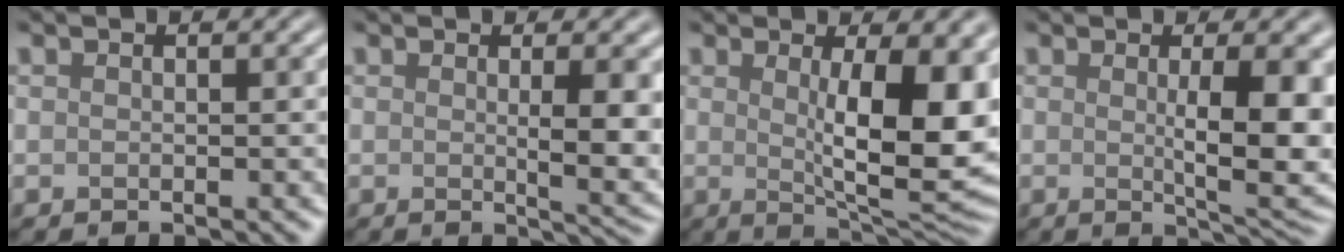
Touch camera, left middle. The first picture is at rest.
{"total": 4.8, "force": [0.4, 1.0, 4.6], "torque": [-0.058, -0.005, 0.011]}
{"total": 11.3, "force": [1.2, 3.3, 10.7], "torque": [-0.143, -0.015, 0.025]}
{"total": 7.4, "force": [0.4, 1.7, 7.2], "torque": [-0.096, -0.008, 0.013]}